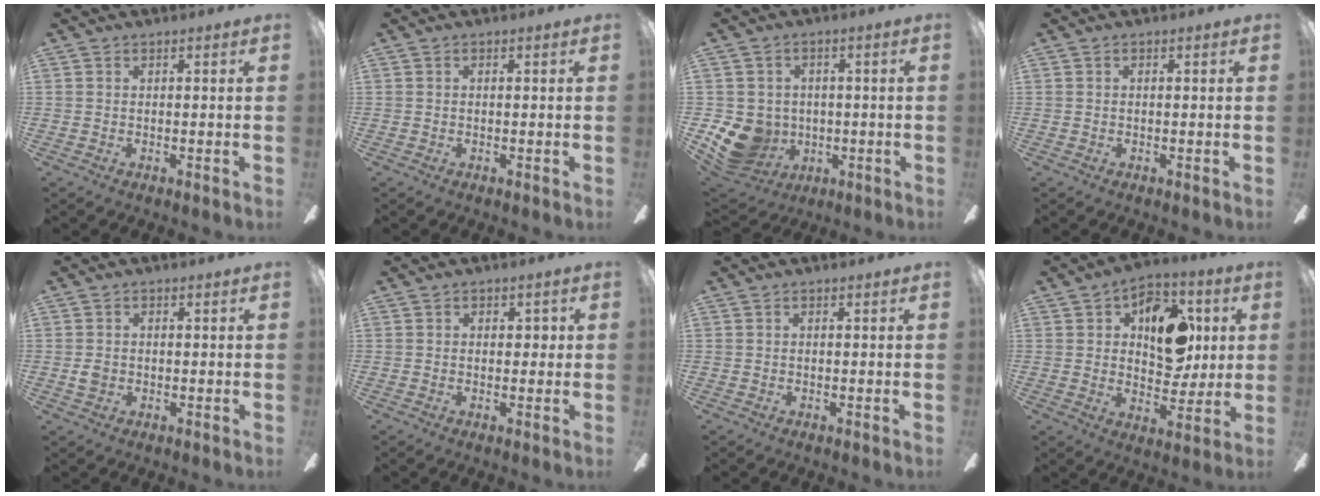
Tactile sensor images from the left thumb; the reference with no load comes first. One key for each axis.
{"total": 0.0}
{"total": 10.6, "fx": -2.5, "fy": 9.4, "fz": 4.3, "tx": -0.134, "ty": 0.005, "tz": -0.041}
{"total": 0.0}
{"total": 2.2, "fx": -0.3, "fy": 1.8, "fz": 1.2, "tx": -0.014, "ty": 0.002, "tz": -0.008}
{"total": 2.3, "fx": 0.2, "fy": 1.7, "fz": 1.6, "tx": -0.015, "ty": 0.005, "tz": -0.002}
{"total": 0.0}
{"total": 15.2, "fx": 3.9, "fy": 10.4, "fz": 10.3, "tx": -0.123, "ty": 0.000, "tz": 0.069}